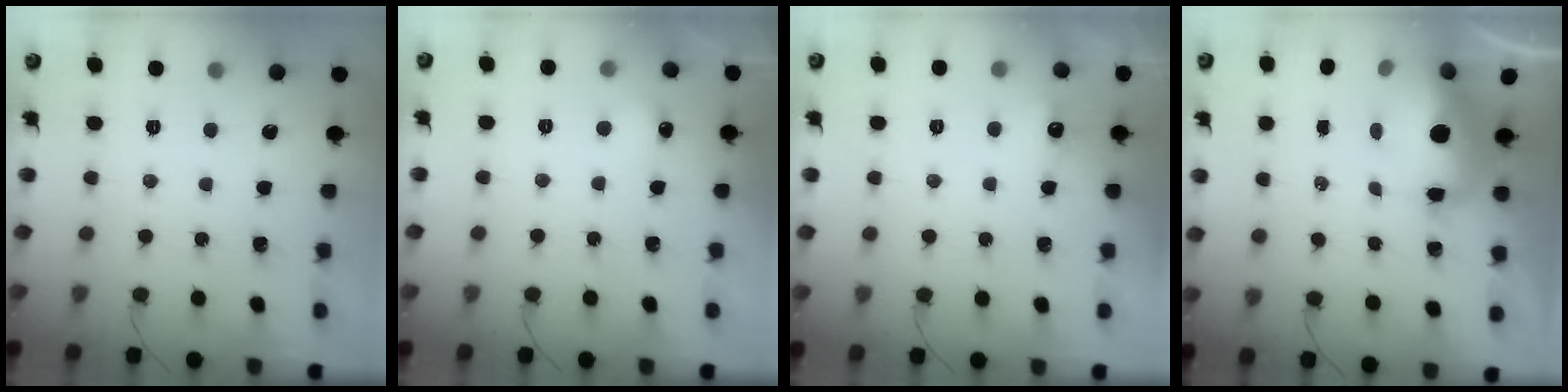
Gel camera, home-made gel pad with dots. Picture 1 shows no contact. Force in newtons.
{"total": 5.3, "press": 5.1, "slide": 1.3}
{"total": 7.0, "press": 4.3, "slide": 5.6}
{"total": 11.1, "press": 10.8, "slide": 2.6}